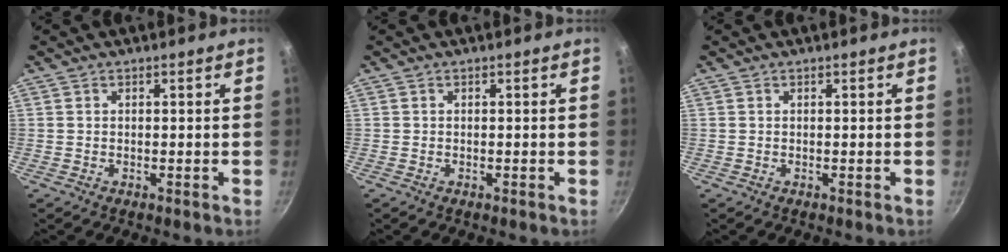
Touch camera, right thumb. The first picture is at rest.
{"total": 0.0}
{"total": 0.0}